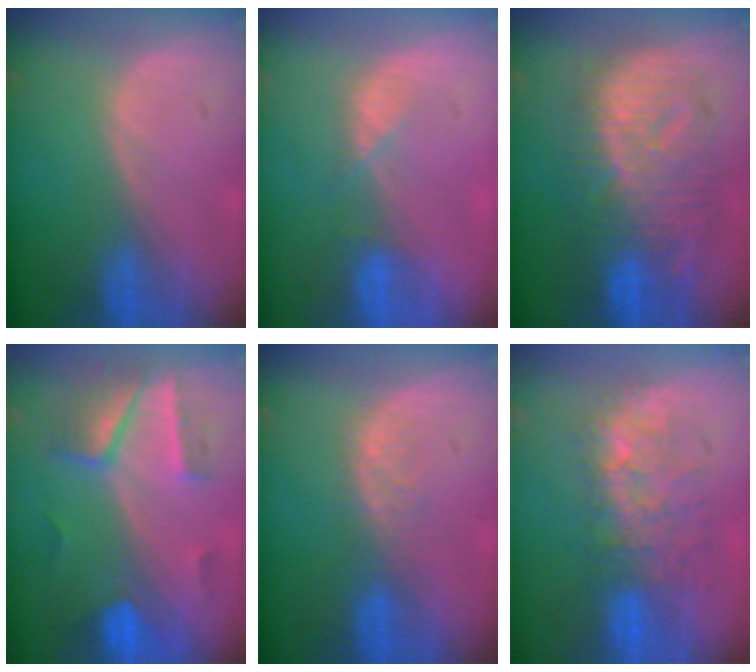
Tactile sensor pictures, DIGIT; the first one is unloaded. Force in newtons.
{"total": 2.6, "press": 2.5, "slide": 0.8}
{"total": 12.3, "press": 12.3, "slide": 1.1}
{"total": 6.9, "press": 6.9, "slide": 0.7}
{"total": 2.8, "press": 2.8, "slide": 0.3}
{"total": 8.5, "press": 8.5, "slide": 0.3}